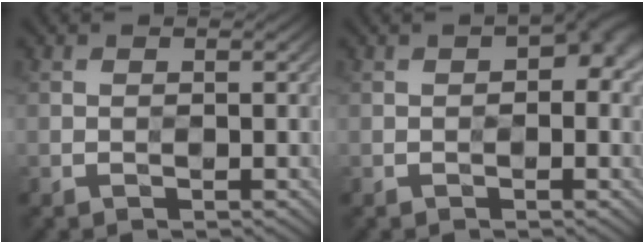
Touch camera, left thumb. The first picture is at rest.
{"total": 3.5, "force": [0.2, 2.0, 2.9], "torque": [-0.026, -0.001, 0.006]}